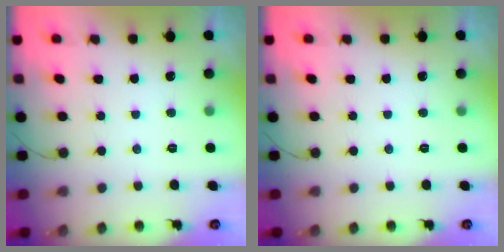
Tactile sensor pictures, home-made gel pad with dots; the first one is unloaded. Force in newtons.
{"total": 0.0}